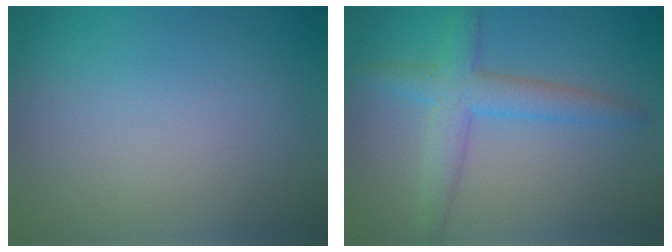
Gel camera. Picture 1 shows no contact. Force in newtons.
{"total": 4.0, "press": 4.0, "slide": 0.3}